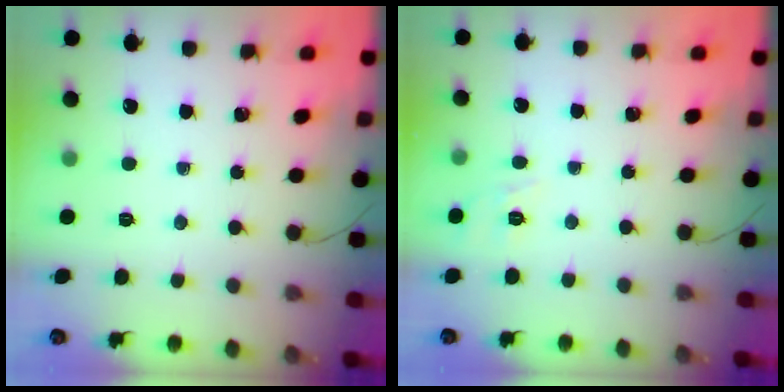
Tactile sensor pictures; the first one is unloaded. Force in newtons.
{"total": 5.9, "press": 5.6, "slide": 1.8}